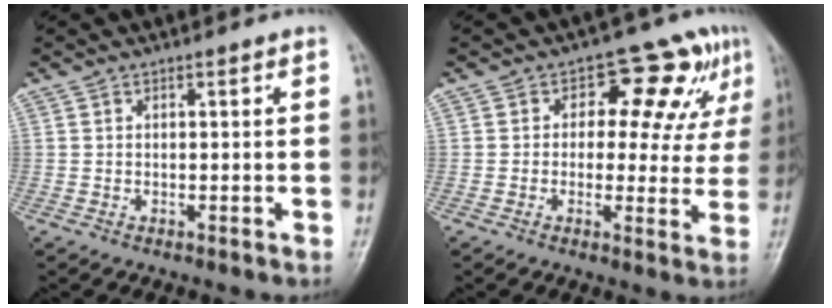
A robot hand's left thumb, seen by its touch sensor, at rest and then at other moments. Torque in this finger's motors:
{"motor_torque": [0.01, 0.32, -0.04, -0.13, 0.09]}